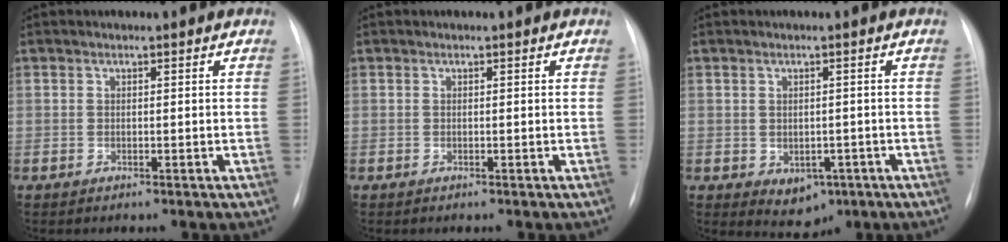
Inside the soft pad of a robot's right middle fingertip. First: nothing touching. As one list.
[{"total": 0.0}, {"total": 4.2, "force": [-1.4, 3.1, 2.4], "torque": [-0.030, 0.003, -0.002]}]